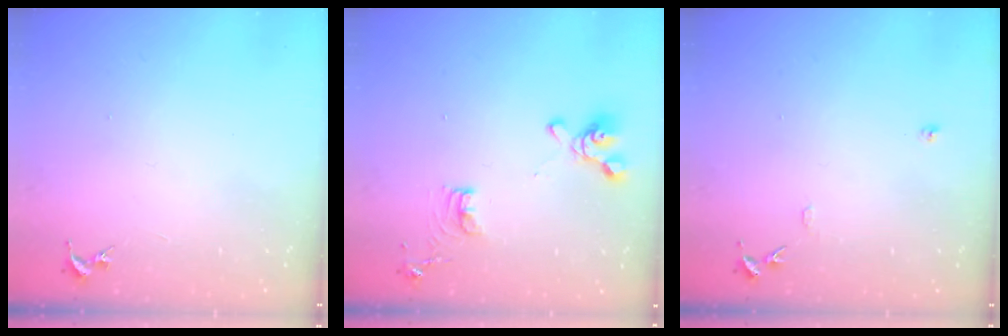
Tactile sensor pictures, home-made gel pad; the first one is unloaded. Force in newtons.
{"total": 12.5, "press": 12.3, "slide": 2.0}
{"total": 8.1, "press": 8.0, "slide": 0.8}